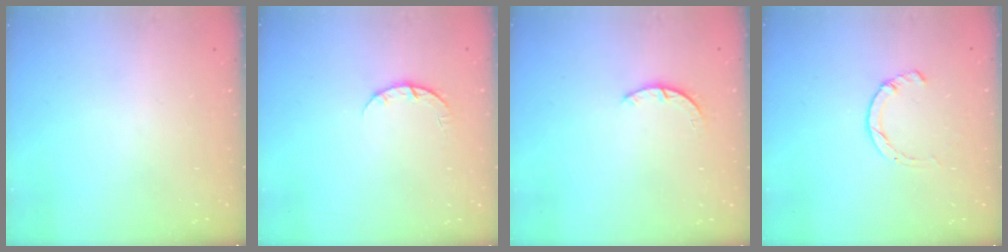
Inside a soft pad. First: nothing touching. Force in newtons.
{"total": 3.6, "press": 3.6, "slide": 0.5}
{"total": 2.4, "press": 2.4, "slide": 0.3}
{"total": 2.3, "press": 2.3, "slide": 0.5}